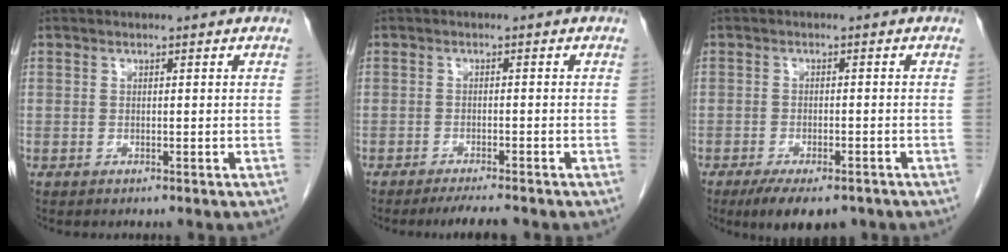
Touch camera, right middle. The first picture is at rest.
{"total": 4.4, "force": [-3.8, 0.1, 2.2], "torque": [-0.032, -0.009, -0.060]}
{"total": 8.4, "force": [-6.2, 2.9, 4.9], "torque": [-0.068, -0.008, -0.091]}